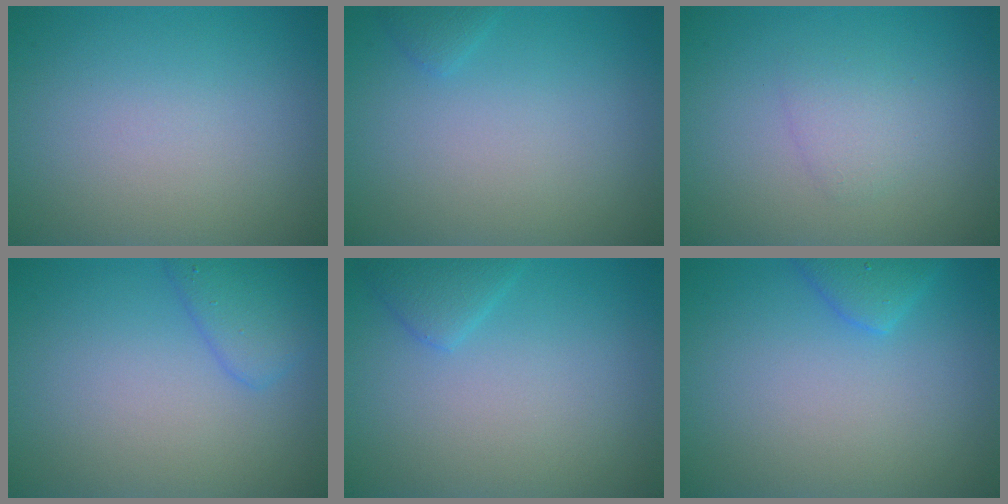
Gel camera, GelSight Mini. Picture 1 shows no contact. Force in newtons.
{"total": 0.7, "press": 0.7, "slide": 0.1}
{"total": 1.5, "press": 1.5, "slide": 0.1}
{"total": 1.8, "press": 1.8, "slide": 0.1}
{"total": 1.8, "press": 1.8, "slide": 0.2}
{"total": 2.1, "press": 2.1, "slide": 0.1}